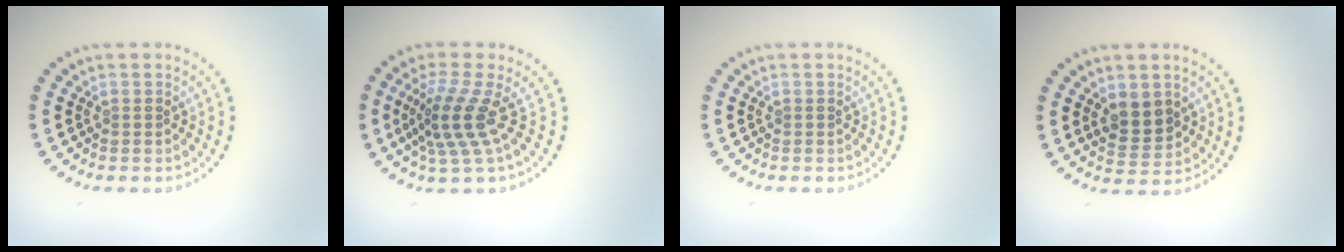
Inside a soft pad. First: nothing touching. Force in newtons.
{"total": 3.9, "press": 2.8, "slide": 2.8}
{"total": 0.0}
{"total": 3.0, "press": 2.9, "slide": 0.8}